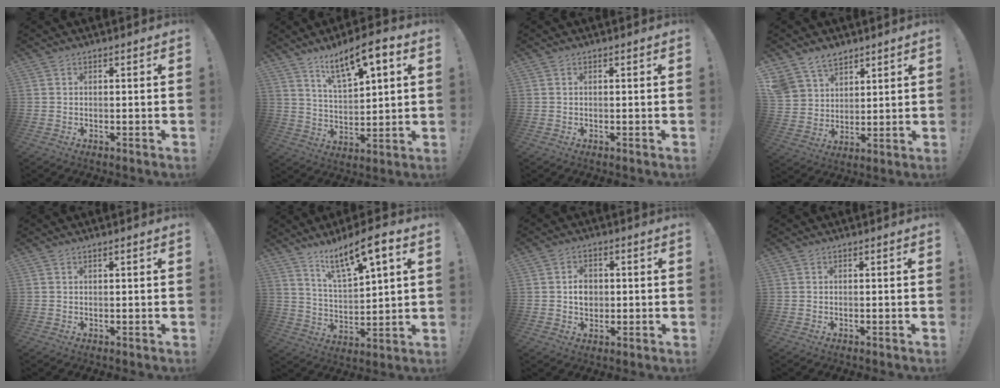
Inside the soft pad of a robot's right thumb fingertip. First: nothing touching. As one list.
[{"total": 12.0, "force": [7.4, 3.7, 8.7], "torque": [-0.144, -0.035, 0.121]}, {"total": 0.0}, {"total": 9.4, "force": [7.1, 6.0, 1.6], "torque": [-0.035, -0.048, 0.144]}, {"total": 0.6, "force": [0.4, -0.1, 0.5], "torque": [-0.012, 0.001, 0.007]}, {"total": 12.1, "force": [8.3, 2.6, 8.4], "torque": [-0.145, -0.049, 0.135]}, {"total": 5.5, "force": [0.2, 4.7, 2.8], "torque": [-0.019, -0.002, 0.000]}, {"total": 0.0}]